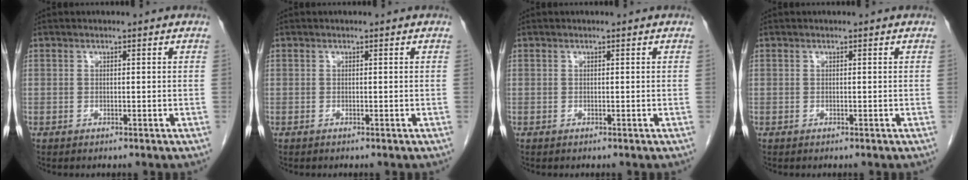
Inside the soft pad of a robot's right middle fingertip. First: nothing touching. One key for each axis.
{"total": 0.0}
{"total": 0.0}
{"total": 0.0}